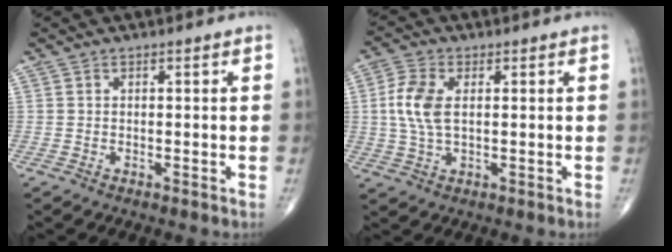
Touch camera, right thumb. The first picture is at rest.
{"total": 7.5, "force": [1.0, 4.0, 6.2], "torque": [-0.149, 0.006, 0.018]}